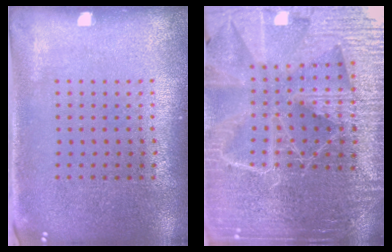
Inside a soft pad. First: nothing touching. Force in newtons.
{"total": 5.7, "press": 5.0, "slide": 2.6}